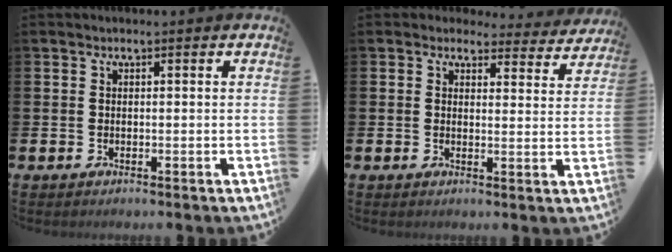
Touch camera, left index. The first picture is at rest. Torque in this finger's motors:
{"motor_torque": [-0.36, -1.78, -0.63, -0.01]}